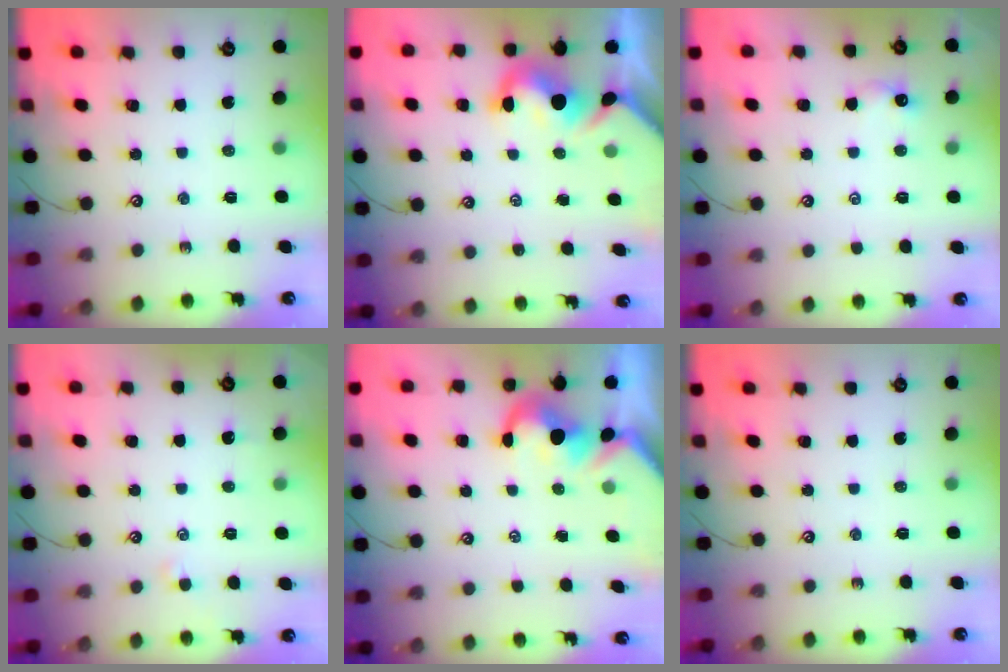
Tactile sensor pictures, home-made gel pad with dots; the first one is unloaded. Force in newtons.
{"total": 3.6, "press": 3.5, "slide": 0.8}
{"total": 0.6, "press": 0.3, "slide": 0.6}
{"total": 1.6, "press": 1.5, "slide": 0.3}
{"total": 3.0, "press": 2.8, "slide": 1.0}
{"total": 0.0}